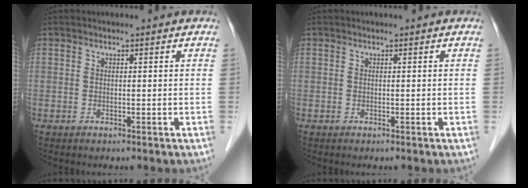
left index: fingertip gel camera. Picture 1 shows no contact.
{"total": 0.0}